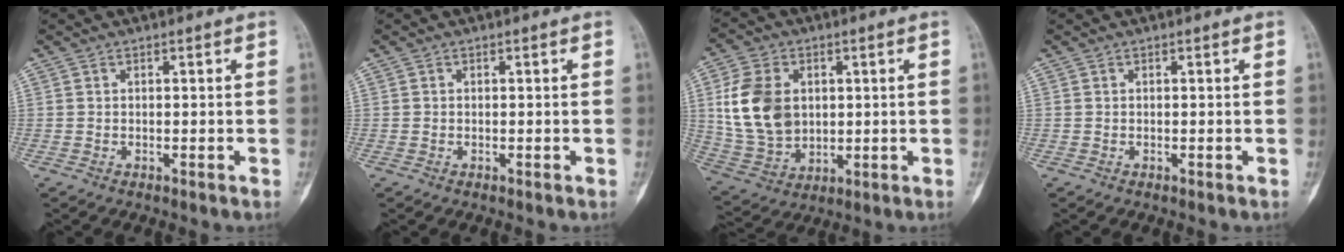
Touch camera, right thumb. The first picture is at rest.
{"total": 0.0}
{"total": 13.9, "force": [2.5, 10.2, 9.1], "torque": [-0.156, -0.007, 0.059]}
{"total": 0.0}